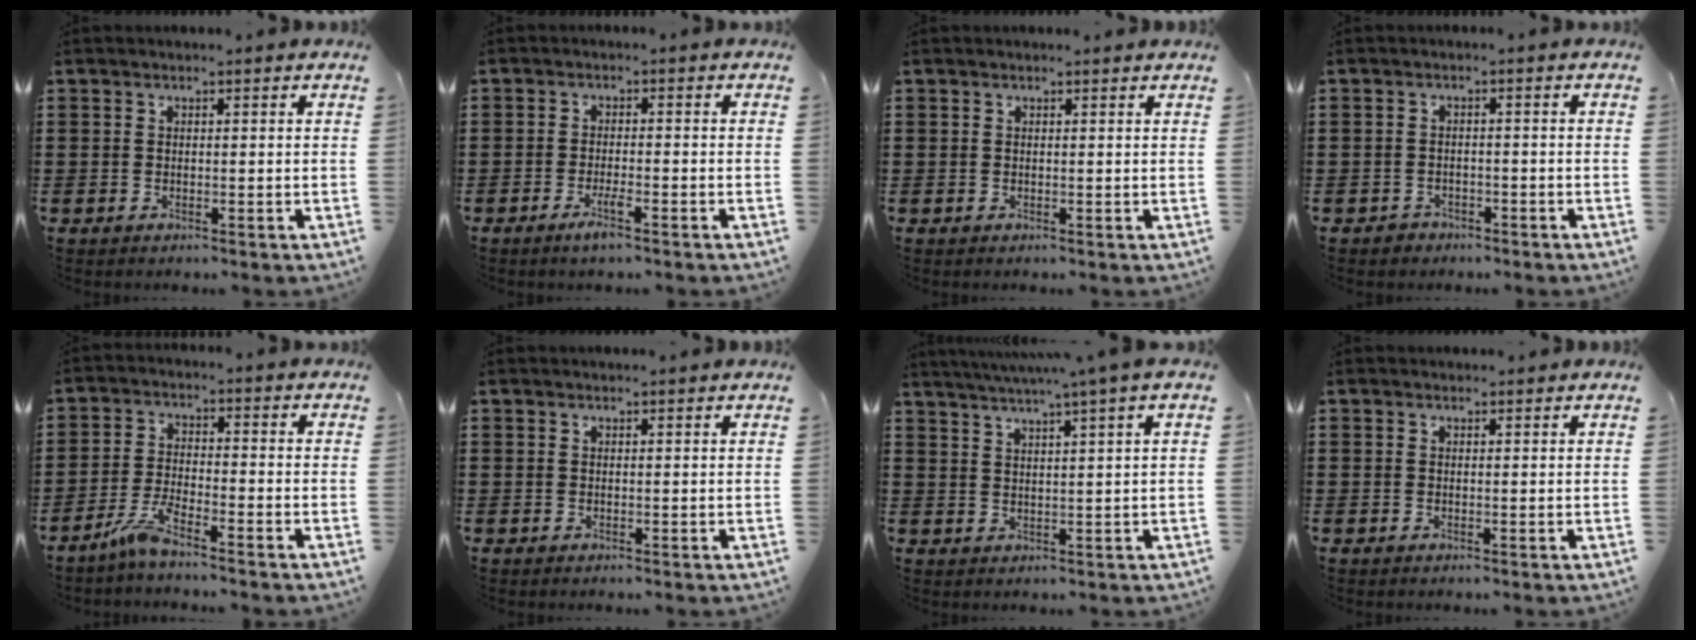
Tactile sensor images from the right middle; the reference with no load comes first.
{"total": 2.8, "force": [-1.7, 0.2, 2.2], "torque": [-0.045, -0.002, -0.033]}
{"total": 0.6, "force": [0.6, -0.1, 0.1], "torque": [-0.003, 0.000, 0.011]}
{"total": 1.2, "force": [-1.0, 0.7, 0.0], "torque": [-0.003, 0.003, -0.025]}
{"total": 4.8, "force": [-3.7, 0.3, 3.0], "torque": [-0.070, -0.006, -0.072]}
{"total": 0.8, "force": [0.8, -0.2, 0.2], "torque": [-0.003, -0.002, 0.015]}
{"total": 4.1, "force": [3.0, -1.3, 2.5], "torque": [-0.054, -0.007, 0.048]}
{"total": 0.7, "force": [0.7, 0.3, 0.0], "torque": [0.006, -0.003, 0.011]}